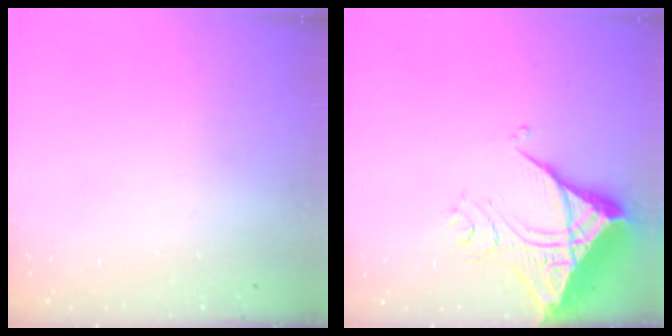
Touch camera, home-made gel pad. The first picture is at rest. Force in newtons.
{"total": 10.6, "press": 10.6, "slide": 1.1}